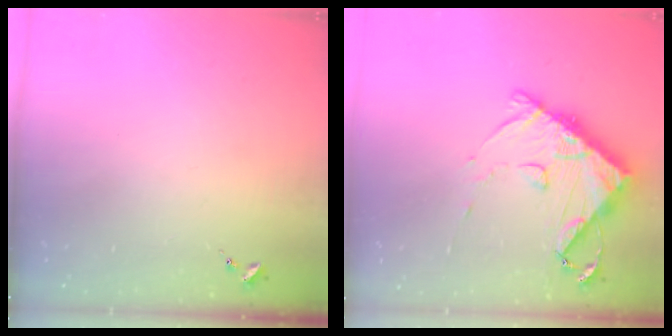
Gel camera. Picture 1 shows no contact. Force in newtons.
{"total": 13.5, "press": 13.4, "slide": 1.5}